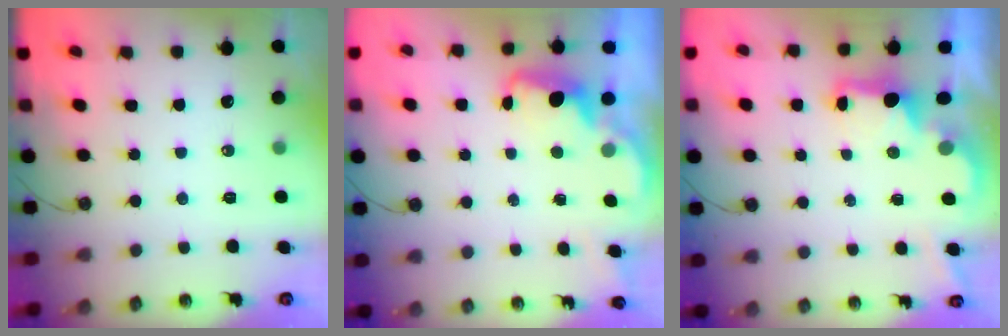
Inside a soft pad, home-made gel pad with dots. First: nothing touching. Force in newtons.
{"total": 2.2, "press": 2.2, "slide": 0.6}
{"total": 2.2, "press": 2.1, "slide": 0.8}